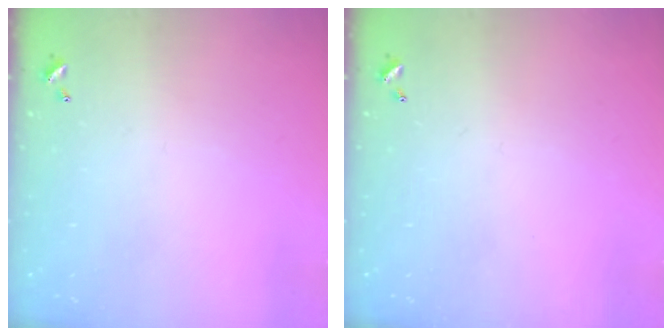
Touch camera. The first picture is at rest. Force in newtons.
{"total": 0.0}